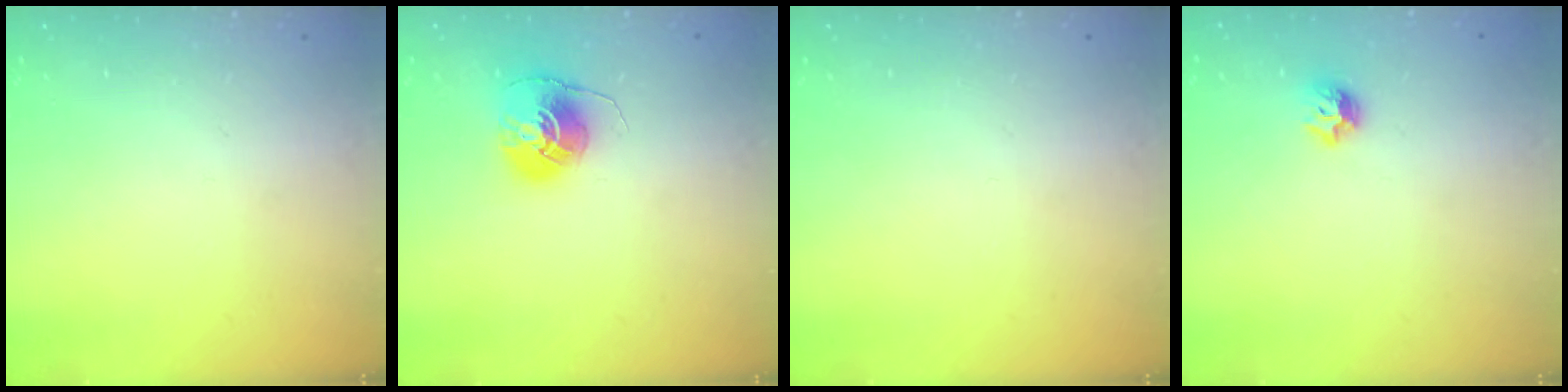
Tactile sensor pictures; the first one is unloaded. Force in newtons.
{"total": 7.7, "press": 7.7, "slide": 0.2}
{"total": 0.0}
{"total": 5.6, "press": 5.5, "slide": 0.9}